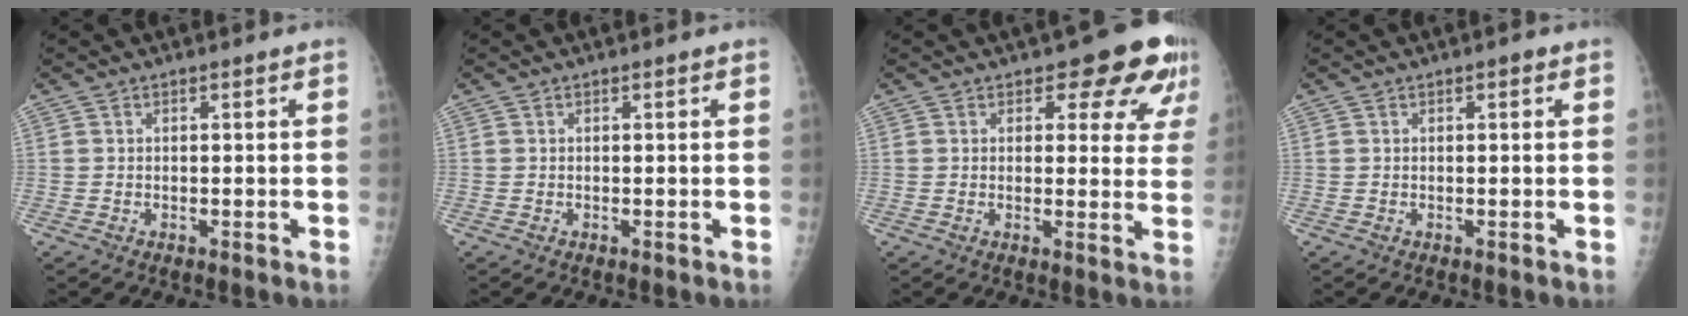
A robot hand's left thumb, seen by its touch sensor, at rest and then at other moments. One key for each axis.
{"total": 0.0}
{"total": 9.9, "fx": 6.7, "fy": 4.6, "fz": 5.6, "tx": -0.020, "ty": -0.033, "tz": 0.064}
{"total": 0.7, "fx": 0.2, "fy": 0.4, "fz": 0.5, "tx": 0.001, "ty": 0.002, "tz": 0.001}